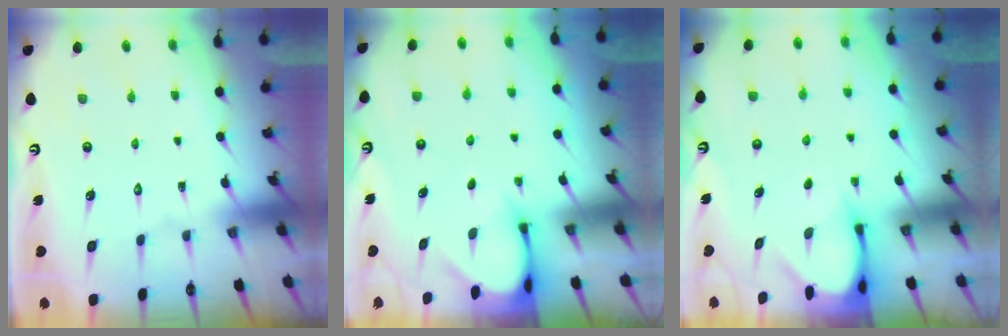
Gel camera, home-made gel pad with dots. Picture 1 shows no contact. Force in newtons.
{"total": 3.4, "press": 3.4, "slide": 0.3}
{"total": 3.6, "press": 3.6, "slide": 0.2}